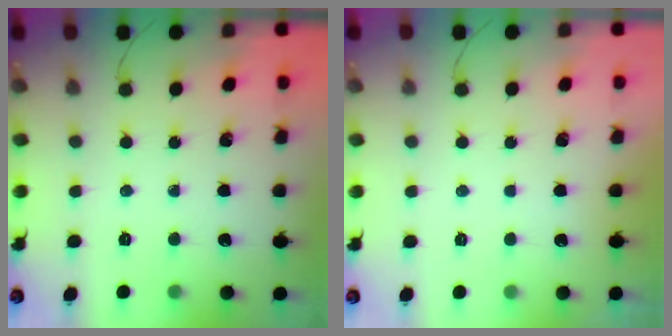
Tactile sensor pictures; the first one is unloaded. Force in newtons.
{"total": 2.9, "press": 2.9, "slide": 0.1}